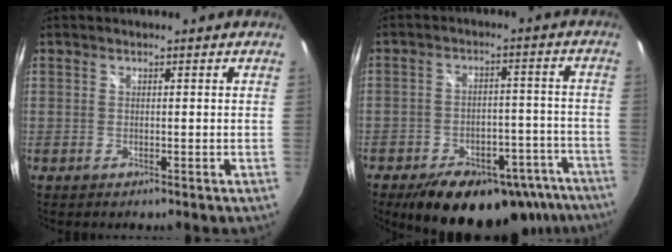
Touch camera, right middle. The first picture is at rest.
{"total": 21.7, "force": [-16.0, 10.6, 10.1], "torque": [-0.167, 0.020, -0.185]}